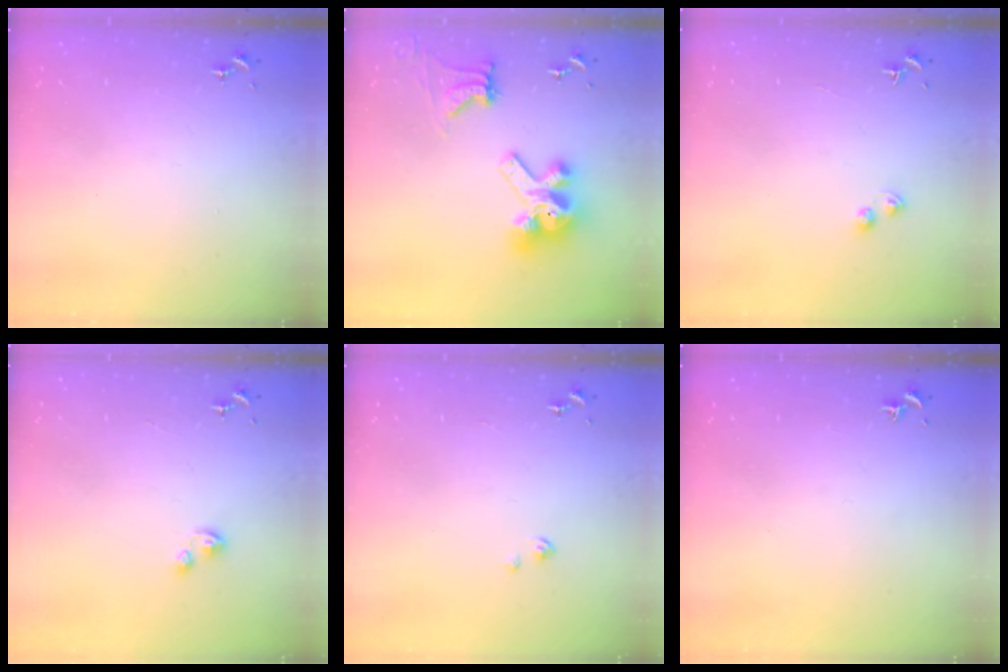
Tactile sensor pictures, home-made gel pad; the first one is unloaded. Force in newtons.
{"total": 13.4, "press": 13.3, "slide": 1.7}
{"total": 2.8, "press": 2.7, "slide": 0.4}
{"total": 2.9, "press": 2.9, "slide": 0.3}
{"total": 1.6, "press": 1.6, "slide": 0.2}
{"total": 0.0}